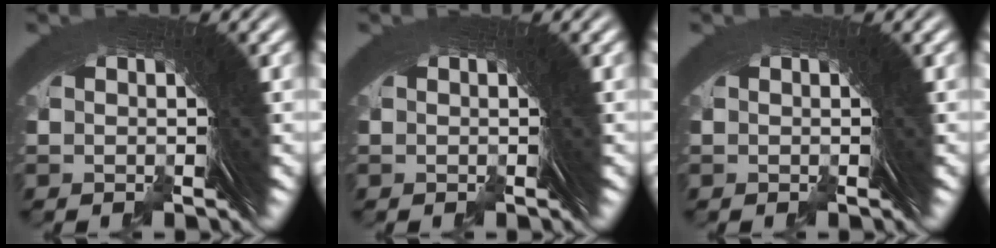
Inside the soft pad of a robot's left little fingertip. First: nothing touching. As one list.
[{"total": 0.0}, {"total": 0.0}]